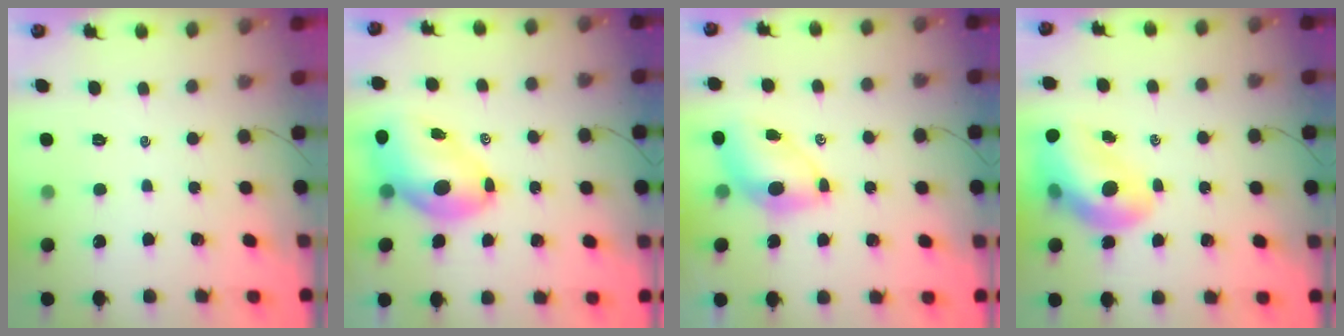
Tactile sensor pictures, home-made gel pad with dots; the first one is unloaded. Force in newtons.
{"total": 10.1, "press": 9.7, "slide": 2.8}
{"total": 6.8, "press": 6.7, "slide": 1.2}
{"total": 13.6, "press": 13.1, "slide": 3.9}